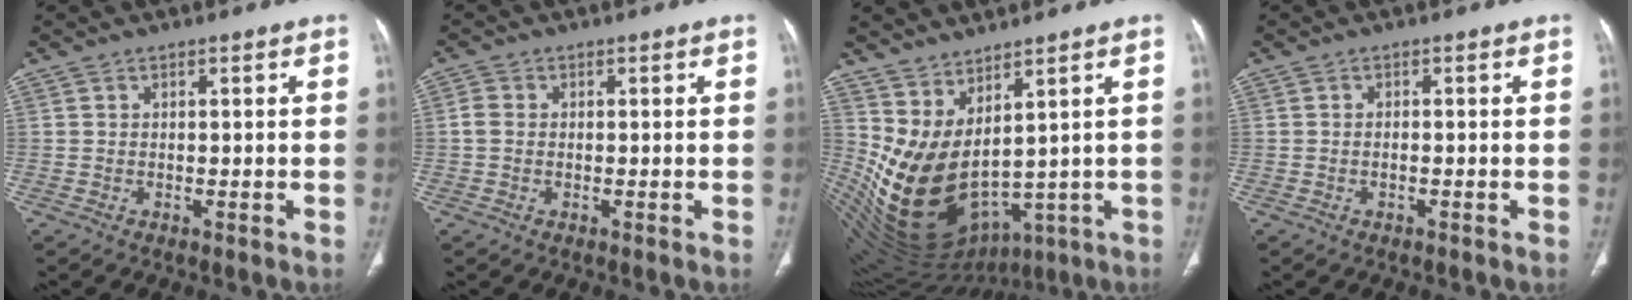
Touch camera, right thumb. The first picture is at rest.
{"total": 2.0, "force": [-0.1, 1.6, 1.2], "torque": [-0.023, 0.000, -0.007]}
{"total": 15.1, "force": [2.9, 8.1, 12.5], "torque": [-0.210, -0.043, 0.094]}
{"total": 0.7, "force": [-0.4, 0.3, 0.6], "torque": [-0.016, 0.005, -0.006]}